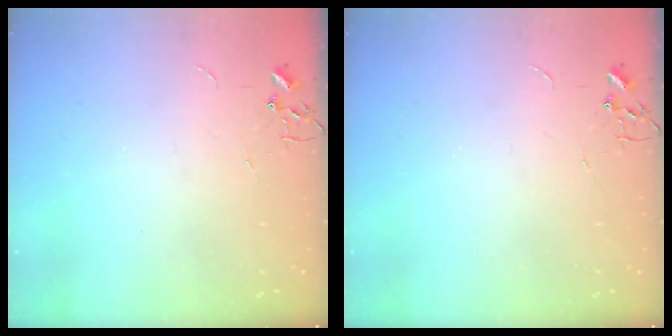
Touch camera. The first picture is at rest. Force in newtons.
{"total": 0.0}